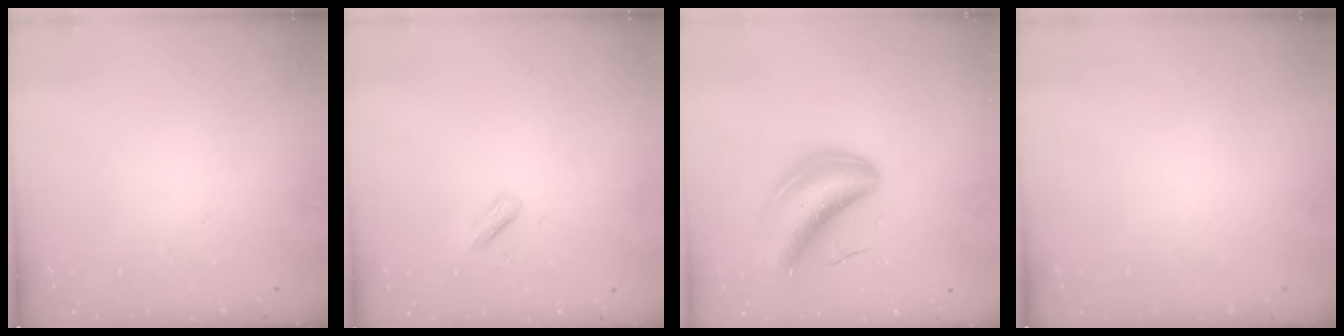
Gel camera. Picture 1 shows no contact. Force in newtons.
{"total": 2.8, "press": 2.7, "slide": 0.8}
{"total": 8.0, "press": 7.6, "slide": 2.5}
{"total": 0.0}